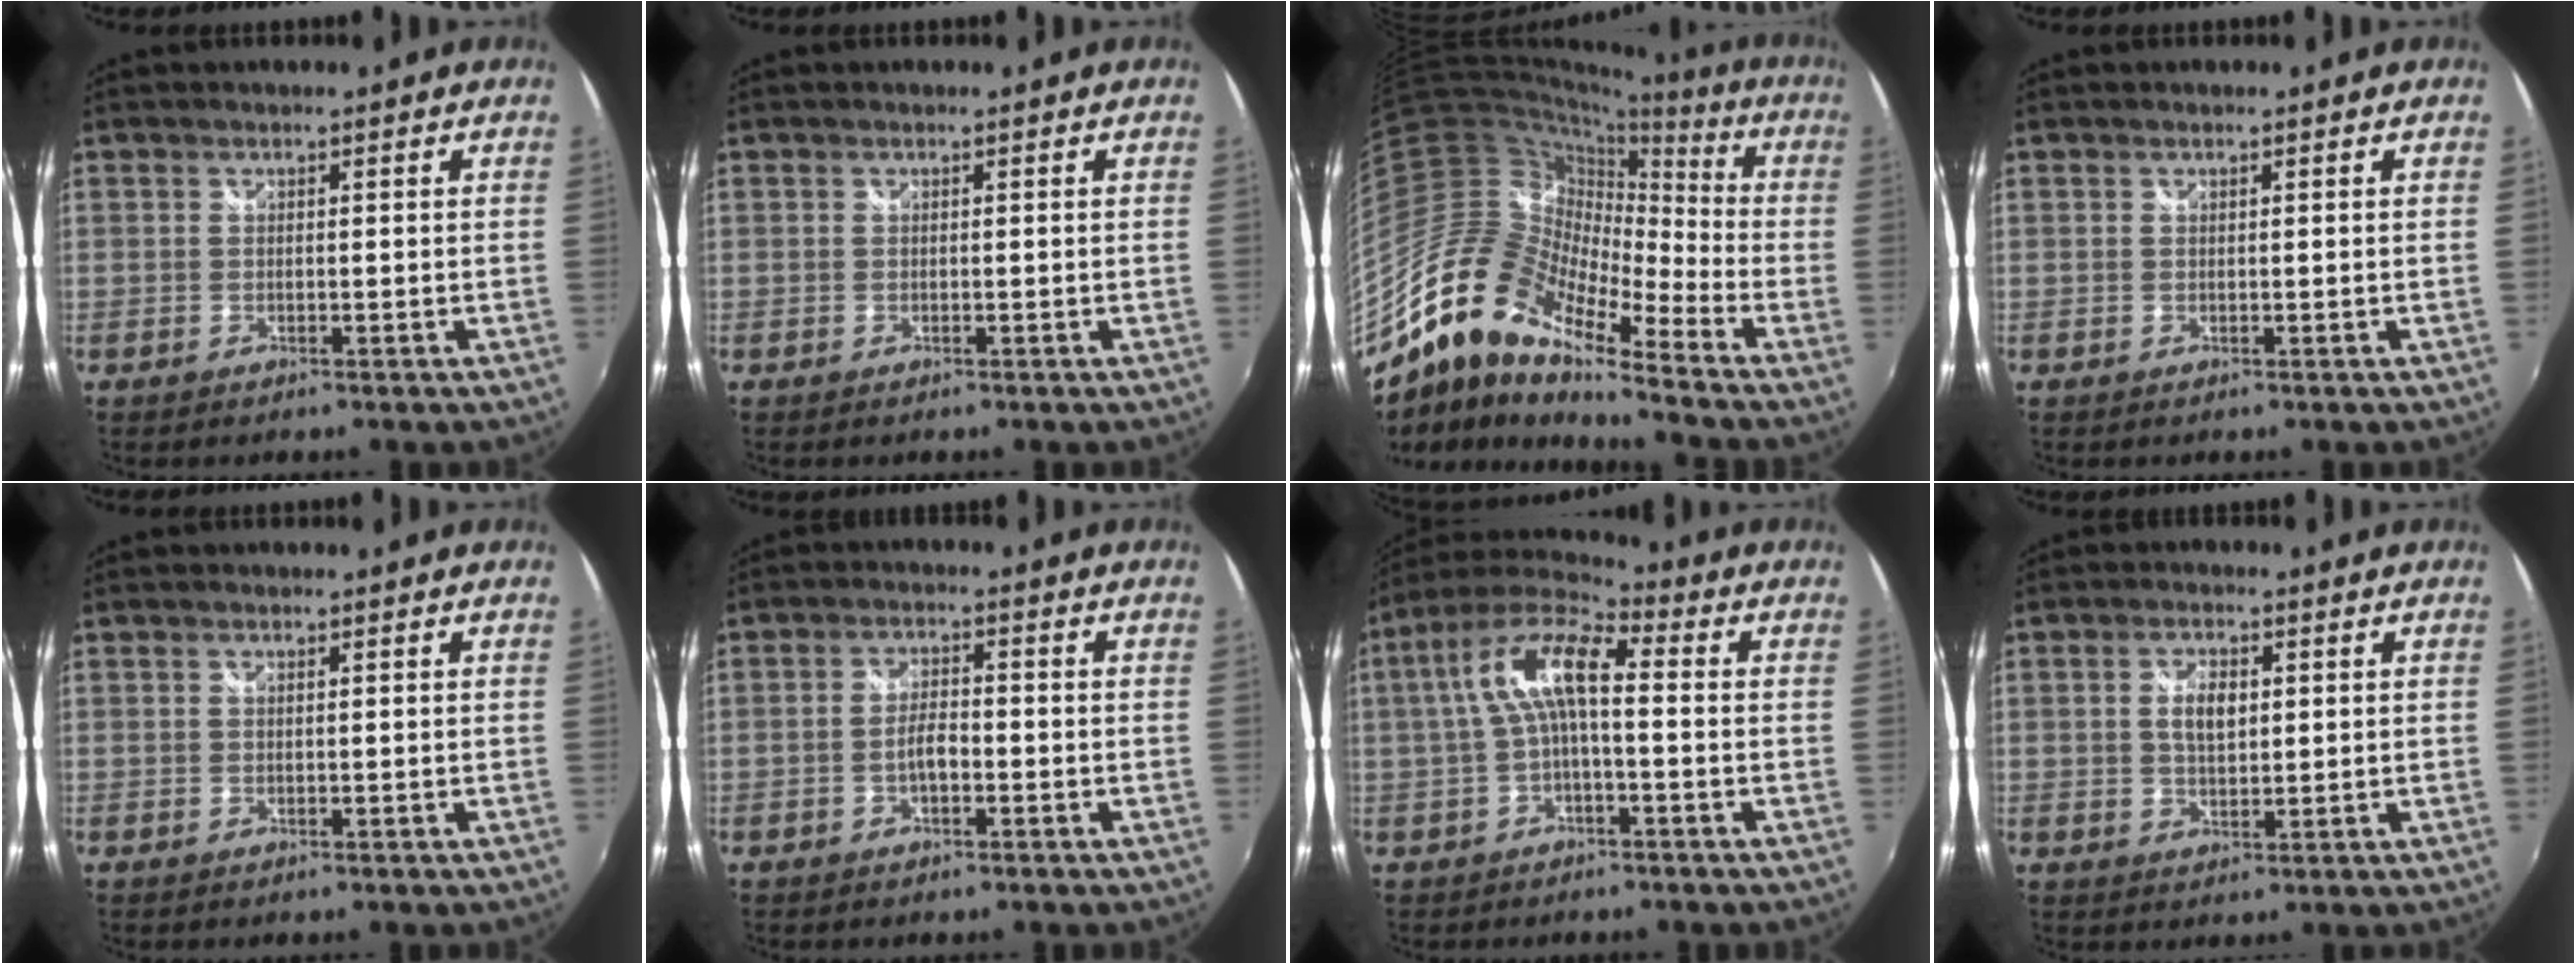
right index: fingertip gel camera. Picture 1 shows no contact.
{"total": 0.0}
{"total": 17.0, "force": [-12.1, 5.2, 10.7], "torque": [-0.175, -0.007, -0.250]}
{"total": 0.0}
{"total": 0.0}
{"total": 3.4, "force": [-1.3, 1.3, 2.9], "torque": [-0.058, 0.005, -0.023]}
{"total": 10.5, "force": [0.3, 3.5, 9.9], "torque": [-0.200, 0.026, 0.000]}
{"total": 4.7, "force": [1.0, 2.6, 3.9], "torque": [-0.070, 0.004, 0.018]}